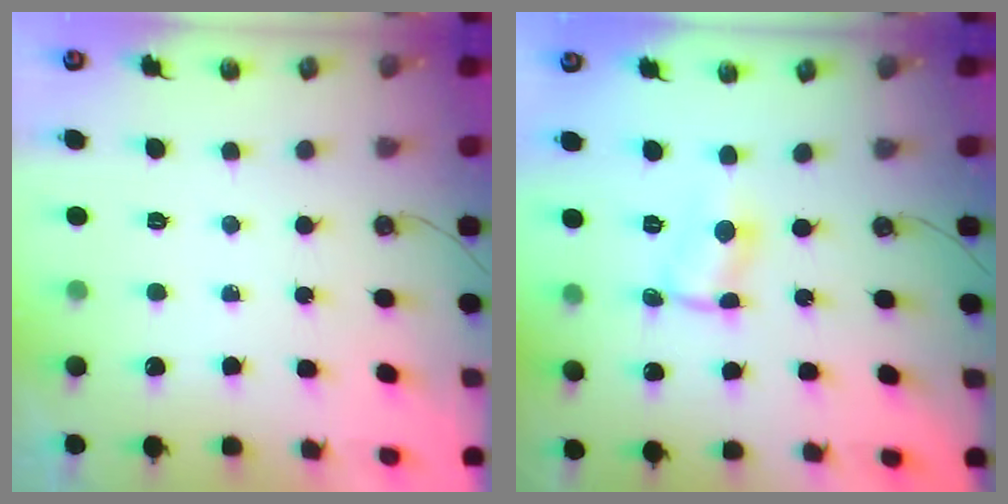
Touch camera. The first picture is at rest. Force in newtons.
{"total": 1.0, "press": 0.8, "slide": 0.5}